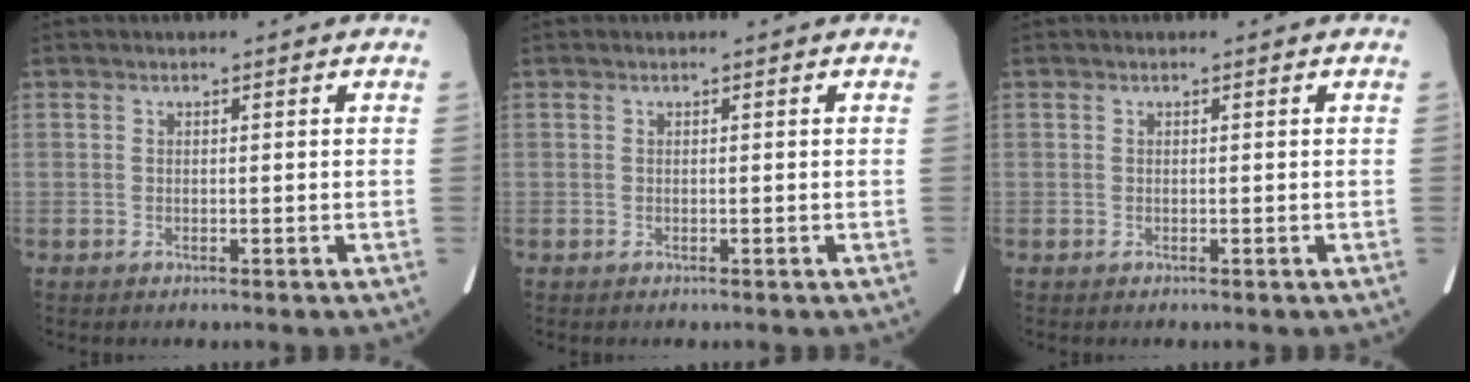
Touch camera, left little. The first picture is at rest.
{"total": 0.0}
{"total": 0.0}